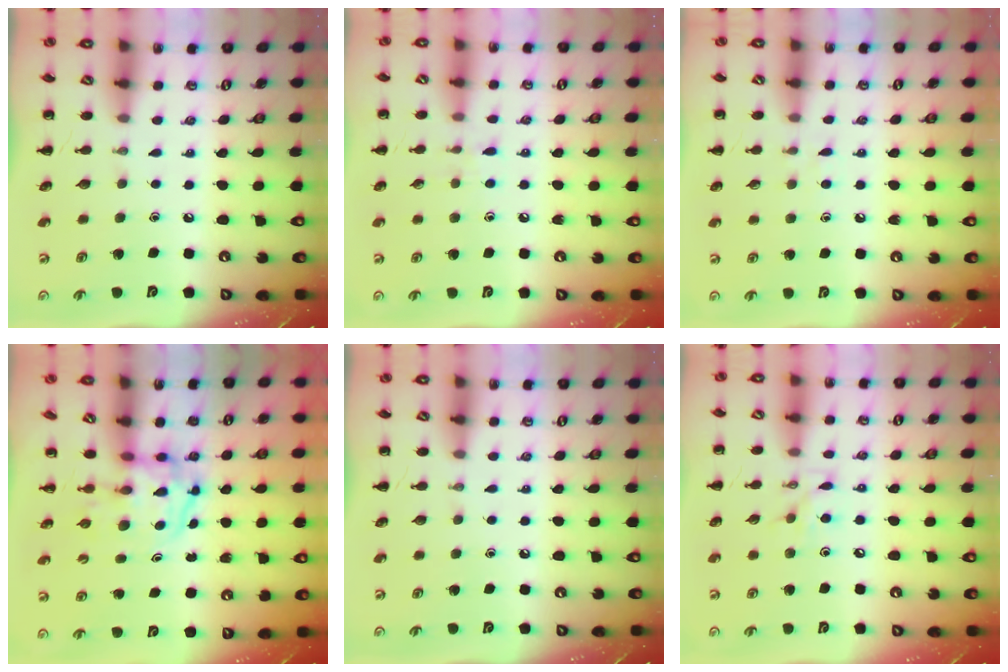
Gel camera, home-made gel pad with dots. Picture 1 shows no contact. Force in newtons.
{"total": 6.1, "press": 5.7, "slide": 2.2}
{"total": 3.5, "press": 3.2, "slide": 1.6}
{"total": 3.6, "press": 3.5, "slide": 0.5}
{"total": 0.0}
{"total": 6.3, "press": 6.3, "slide": 0.9}